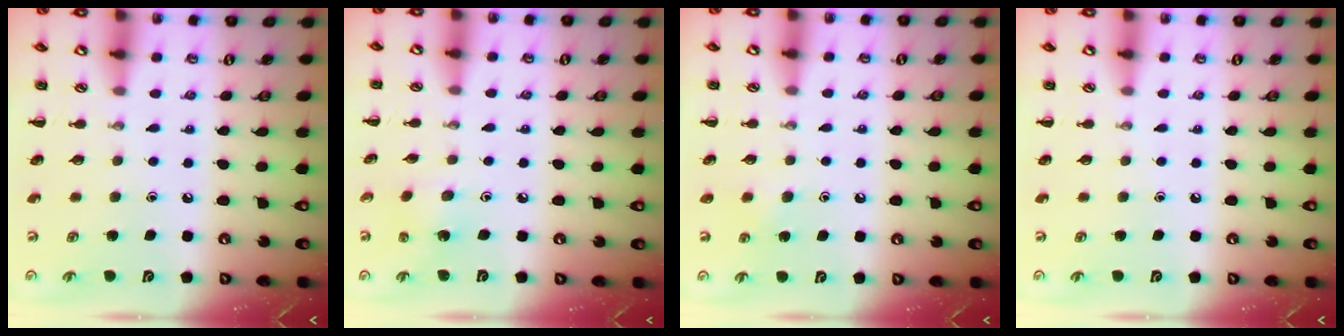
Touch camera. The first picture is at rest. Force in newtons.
{"total": 2.1, "press": 1.9, "slide": 0.9}
{"total": 2.8, "press": 2.5, "slide": 1.3}
{"total": 0.0}